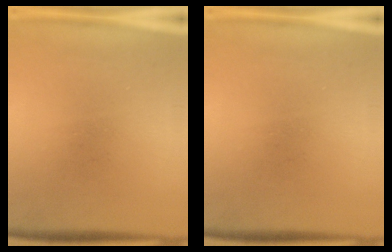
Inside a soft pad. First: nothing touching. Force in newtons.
{"total": 0.0}